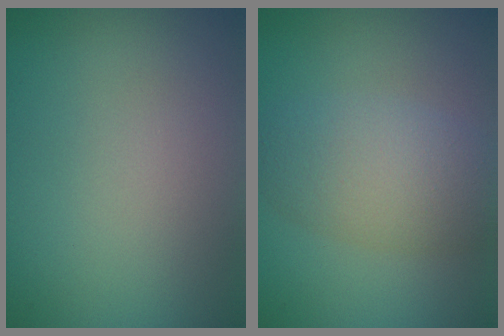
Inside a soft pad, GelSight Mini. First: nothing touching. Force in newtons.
{"total": 4.9, "press": 4.9, "slide": 0.2}